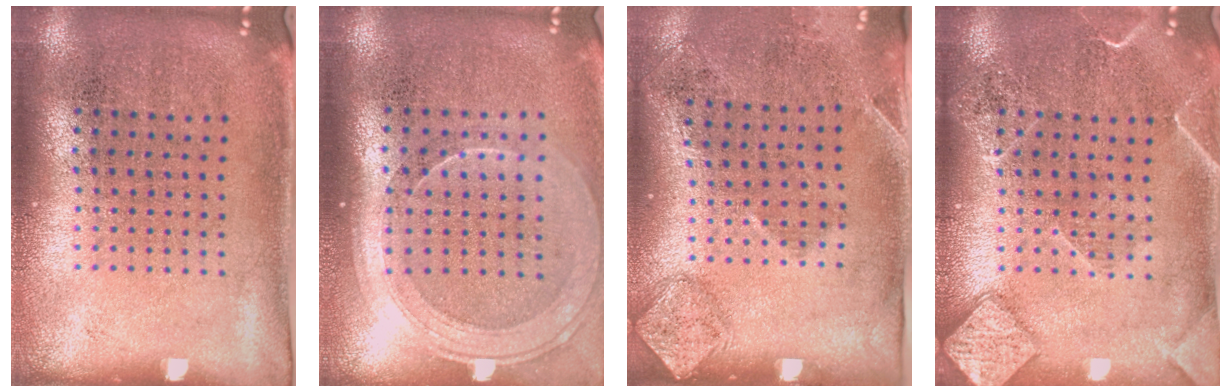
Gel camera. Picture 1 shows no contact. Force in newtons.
{"total": 1.8, "press": 1.6, "slide": 0.8}
{"total": 1.8, "press": 1.1, "slide": 1.4}
{"total": 2.8, "press": 2.8, "slide": 0.3}